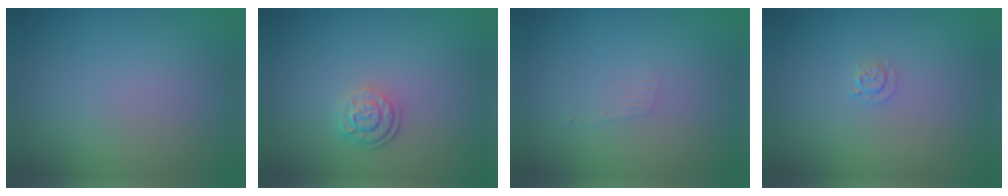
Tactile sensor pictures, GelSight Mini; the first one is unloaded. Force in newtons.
{"total": 2.5, "press": 1.9, "slide": 1.6}
{"total": 0.7, "press": 0.7, "slide": 0.1}
{"total": 0.9, "press": 0.6, "slide": 0.6}